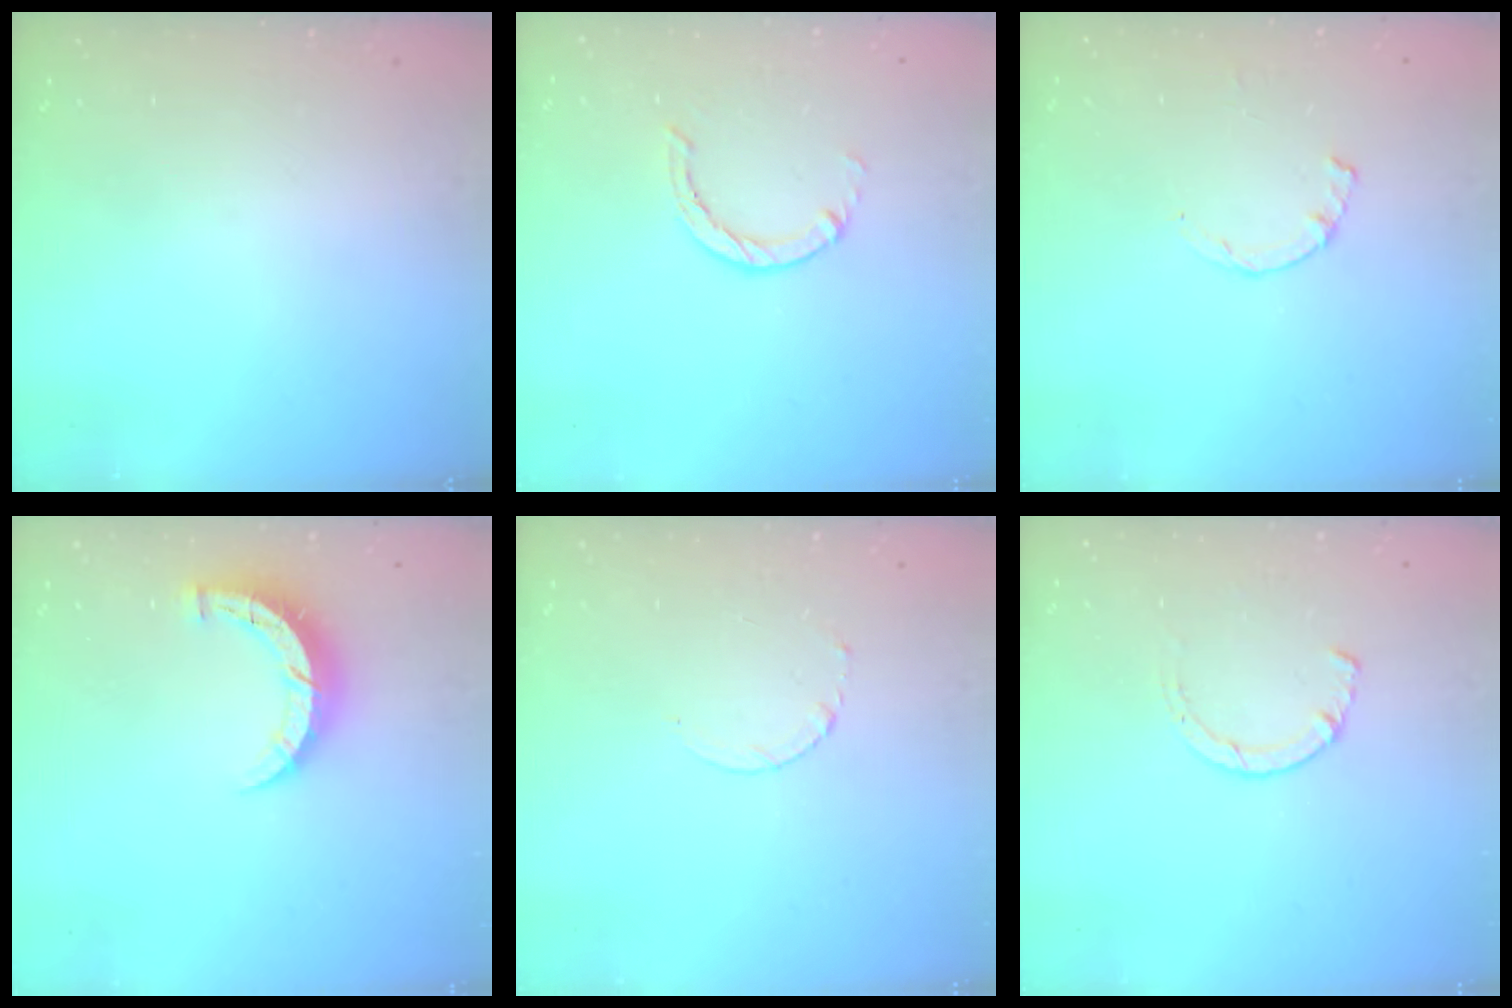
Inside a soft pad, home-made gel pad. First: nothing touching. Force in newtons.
{"total": 1.2, "press": 1.2, "slide": 0.2}
{"total": 1.2, "press": 1.1, "slide": 0.3}
{"total": 7.5, "press": 7.5, "slide": 0.5}
{"total": 2.5, "press": 2.5, "slide": 0.3}
{"total": 1.5, "press": 1.5, "slide": 0.3}